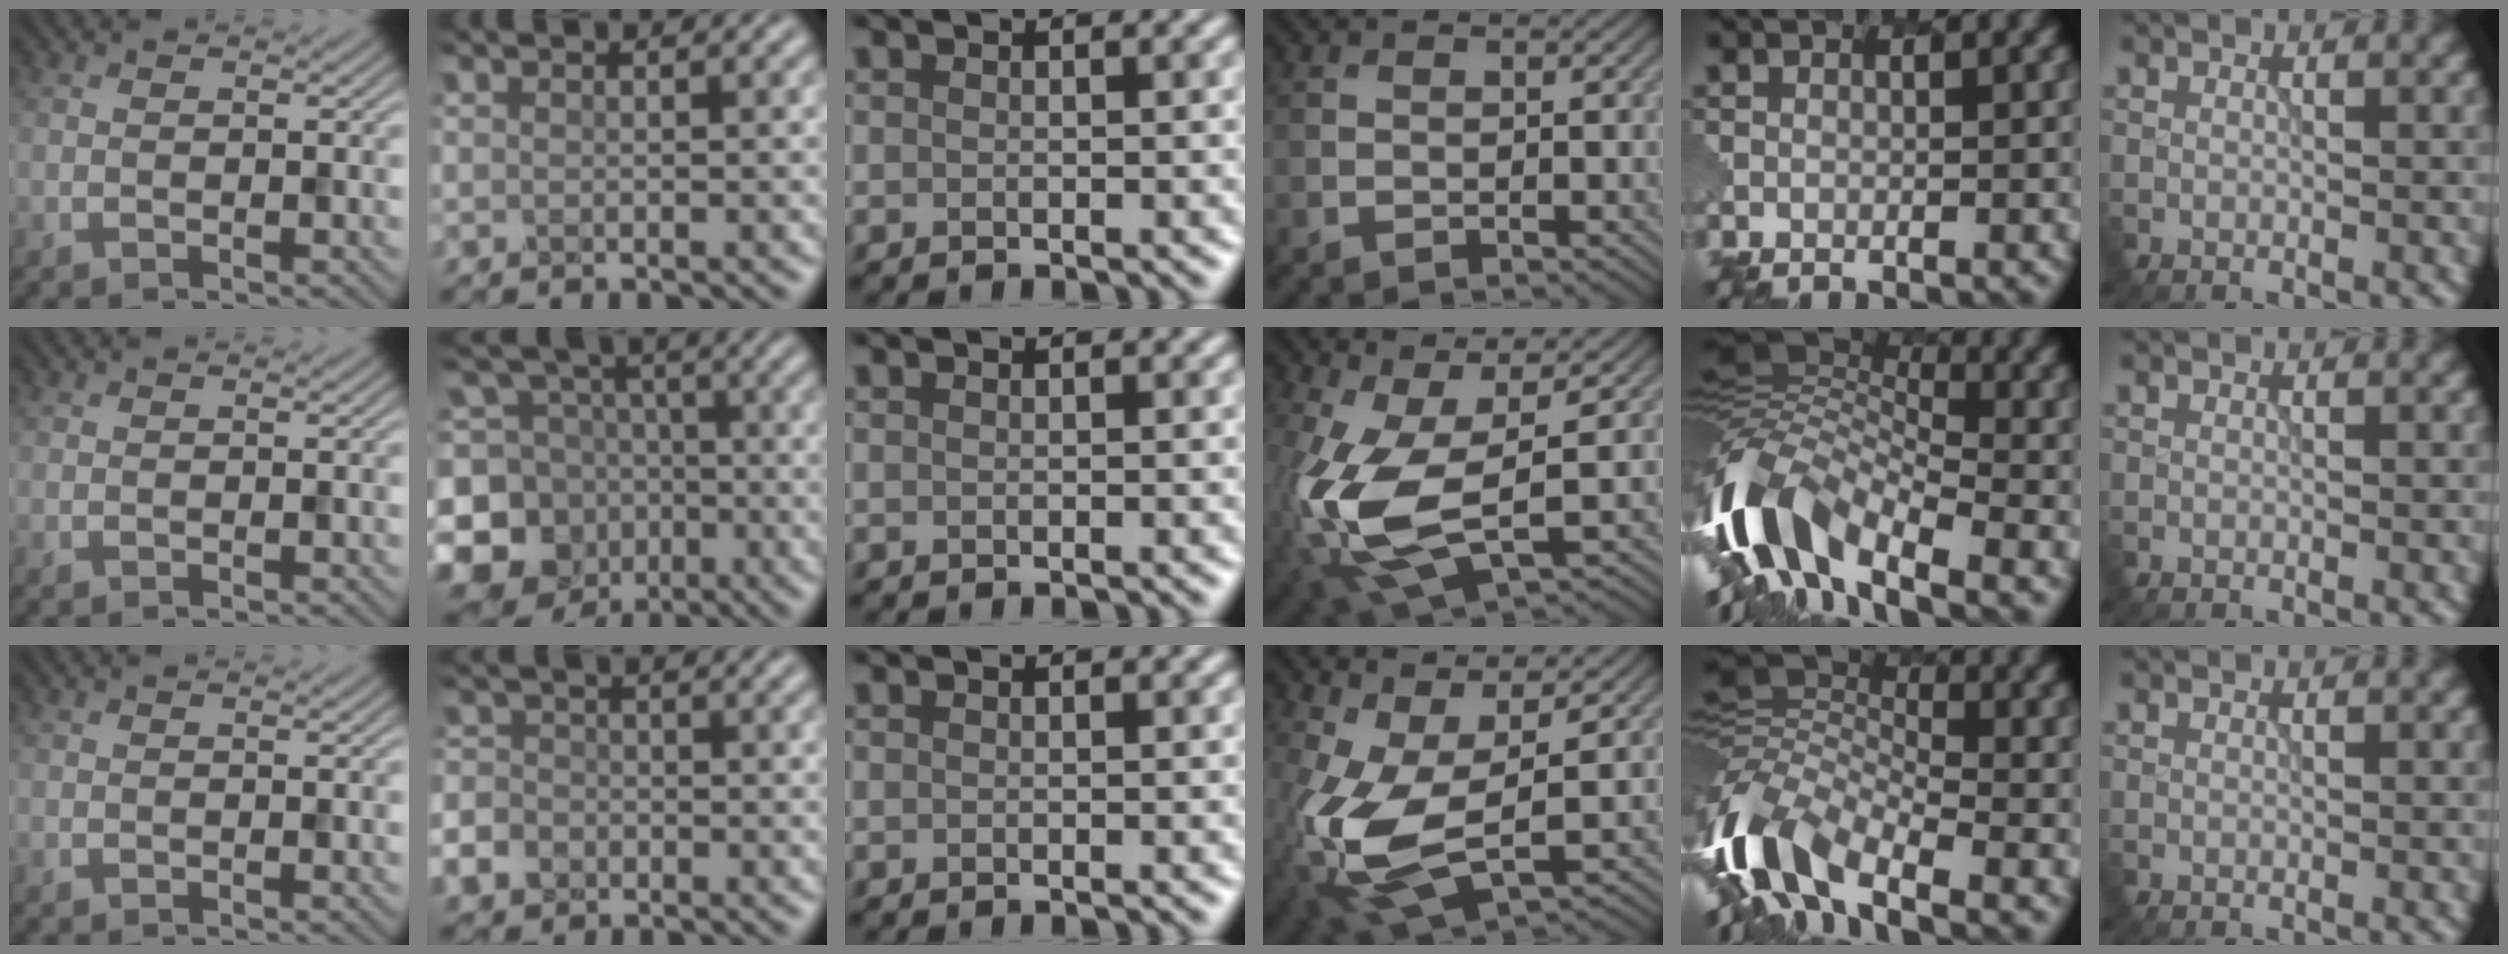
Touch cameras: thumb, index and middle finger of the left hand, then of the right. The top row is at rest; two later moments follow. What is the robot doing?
{"motion": "extract", "object": "pen bag"}